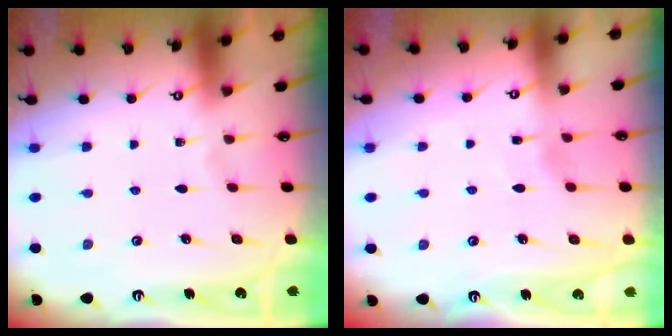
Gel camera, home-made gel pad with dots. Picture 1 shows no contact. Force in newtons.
{"total": 3.3, "press": 3.3, "slide": 0.4}